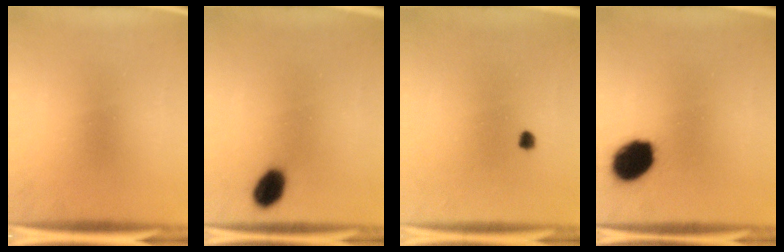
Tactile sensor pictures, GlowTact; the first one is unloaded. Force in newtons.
{"total": 6.2}
{"total": 1.9}
{"total": 11.3}